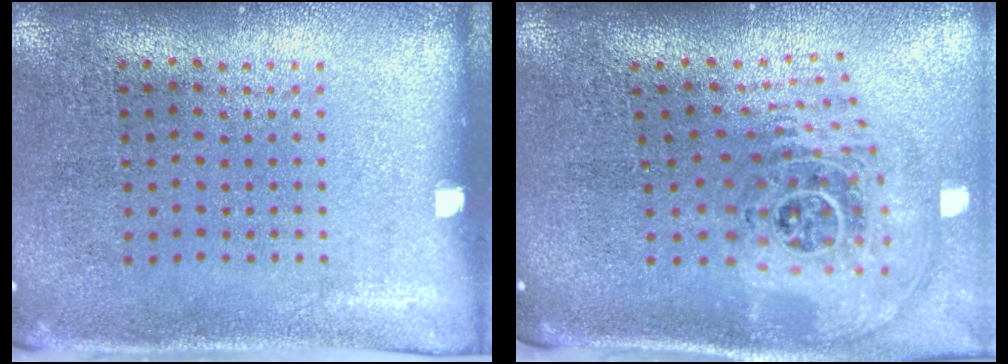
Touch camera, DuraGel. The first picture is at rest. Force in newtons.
{"total": 2.6, "press": 1.8, "slide": 1.9}